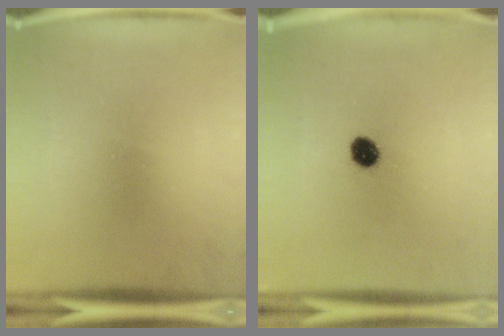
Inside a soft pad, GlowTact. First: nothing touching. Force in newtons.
{"total": 4.8}